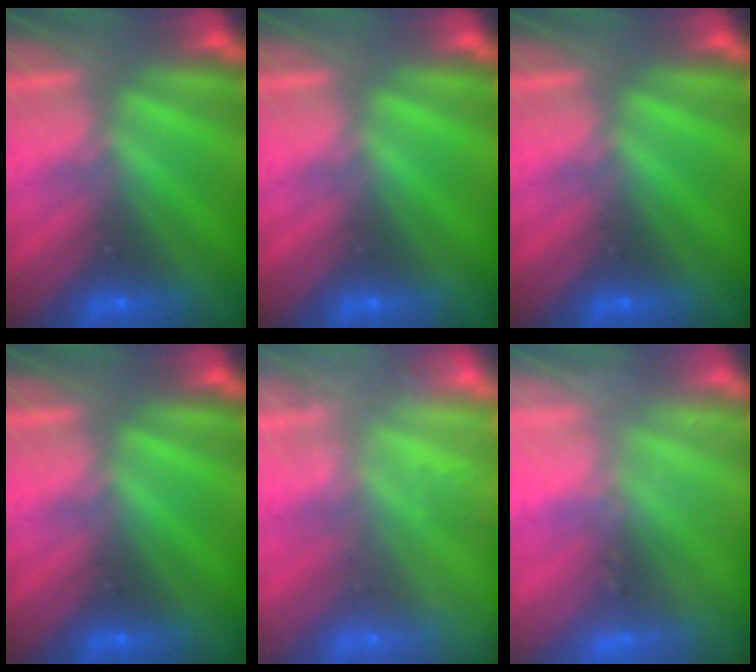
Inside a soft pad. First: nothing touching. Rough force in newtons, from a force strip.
{"total": 0.0}
{"total": 0.0}
{"total": 0.0}
{"total": 2.4}
{"total": 2.4}